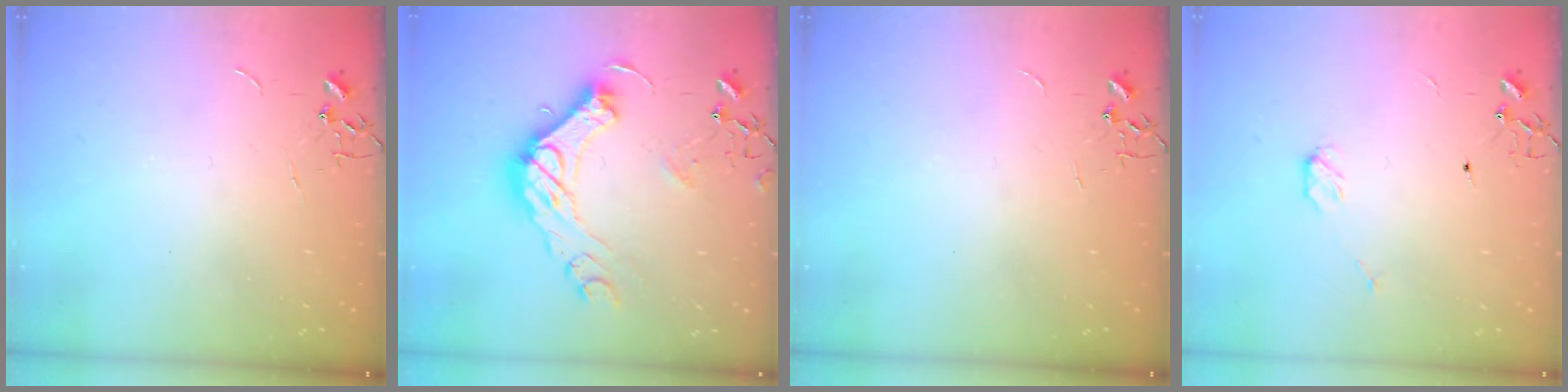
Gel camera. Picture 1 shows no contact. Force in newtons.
{"total": 18.8, "press": 18.7, "slide": 1.8}
{"total": 0.0}
{"total": 4.0, "press": 4.0, "slide": 0.2}